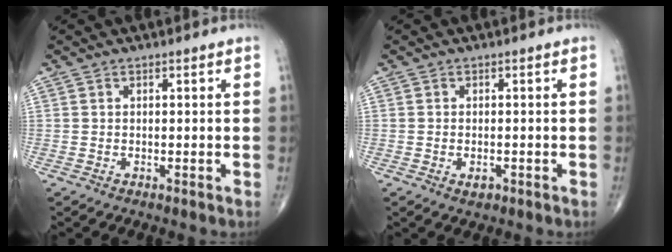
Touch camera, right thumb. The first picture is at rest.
{"total": 1.7, "force": [-0.7, 1.0, 1.2], "torque": [-0.015, 0.002, -0.010]}